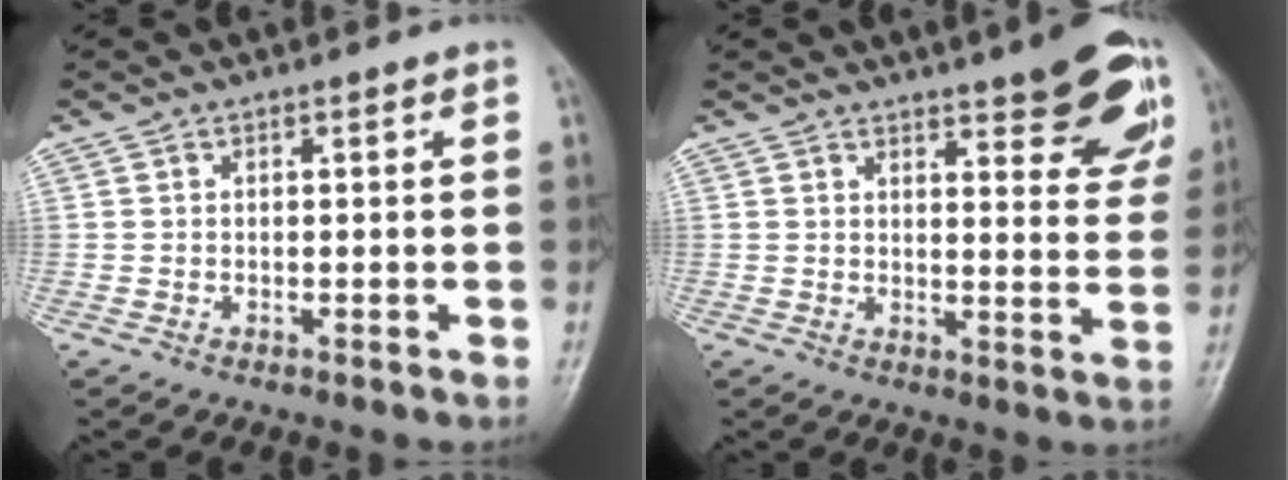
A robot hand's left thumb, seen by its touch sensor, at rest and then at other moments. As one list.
[{"total": 13.1, "force": [8.1, 4.1, 9.5], "torque": [-0.082, -0.040, 0.096]}]